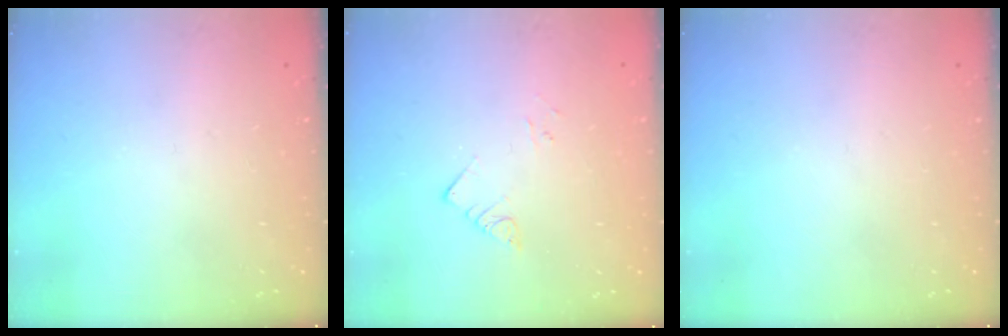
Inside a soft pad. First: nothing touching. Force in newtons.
{"total": 3.3, "press": 3.3, "slide": 0.2}
{"total": 0.0}